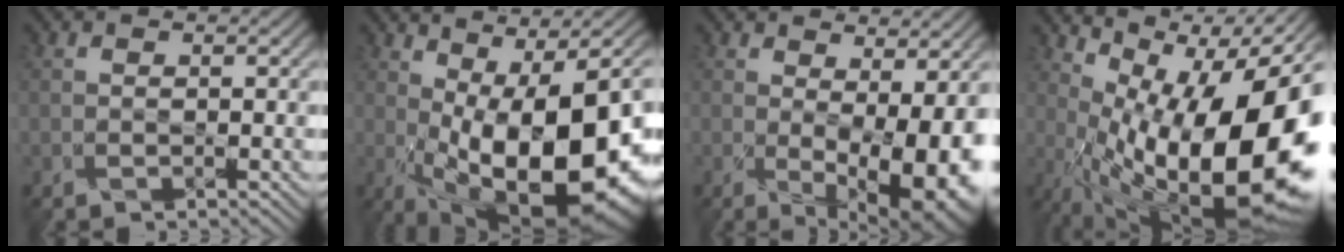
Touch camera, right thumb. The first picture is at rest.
{"total": 14.8, "force": [-2.5, 6.9, 12.9], "torque": [-0.204, -0.032, -0.019]}
{"total": 11.7, "force": [-2.0, 5.8, 9.9], "torque": [-0.128, -0.031, 0.001]}
{"total": 15.5, "force": [-0.1, 6.8, 13.9], "torque": [-0.187, -0.013, 0.009]}